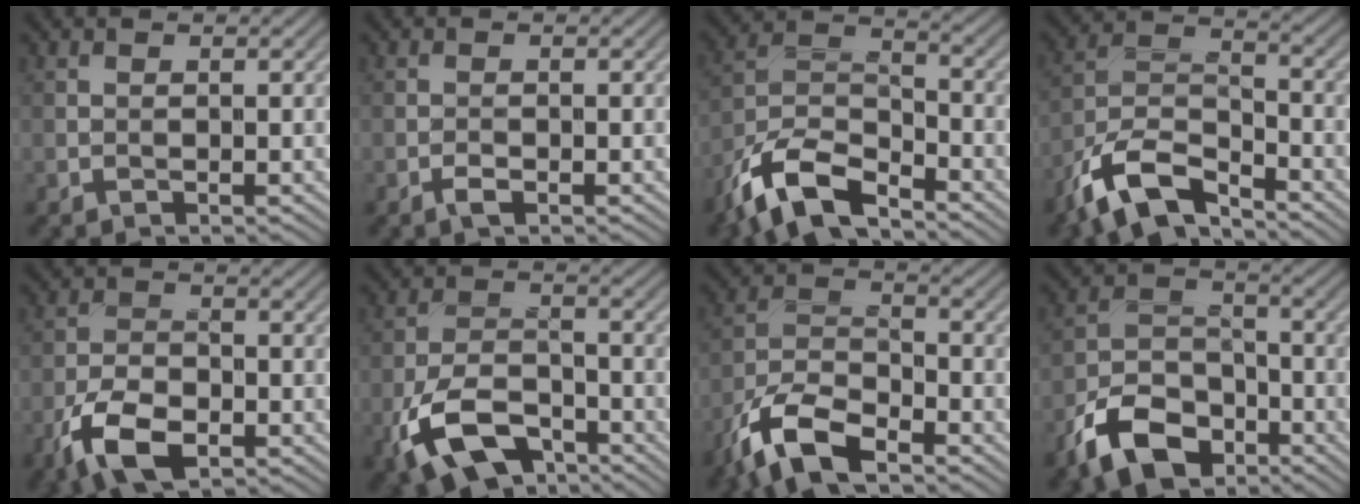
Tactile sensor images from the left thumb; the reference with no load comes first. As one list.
[{"total": 1.0, "force": [-0.7, 0.4, 0.7], "torque": [-0.014, 0.001, -0.015]}, {"total": 11.3, "force": [-8.1, 4.3, 6.5], "torque": [-0.127, -0.003, -0.178]}, {"total": 10.7, "force": [-7.7, 4.0, 6.2], "torque": [-0.120, -0.002, -0.169]}, {"total": 8.0, "force": [-4.4, 3.9, 5.4], "torque": [-0.116, -0.009, -0.091]}, {"total": 10.4, "force": [-5.8, 5.4, 6.8], "torque": [-0.149, -0.012, -0.117]}, {"total": 10.4, "force": [-7.0, 4.1, 6.4], "torque": [-0.126, -0.009, -0.155]}, {"total": 9.9, "force": [-6.3, 5.6, 5.2], "torque": [-0.112, -0.012, -0.133]}]